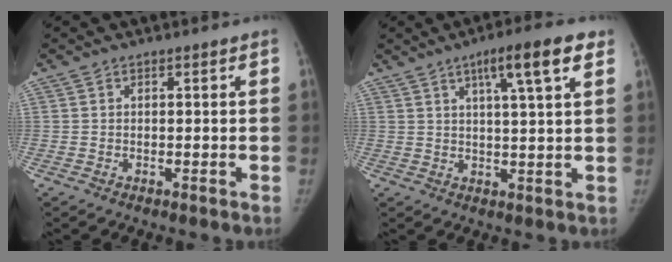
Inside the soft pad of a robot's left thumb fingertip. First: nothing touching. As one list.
[{"total": 9.2, "force": [4.7, 1.1, 7.8], "torque": [-0.117, -0.008, 0.068]}]